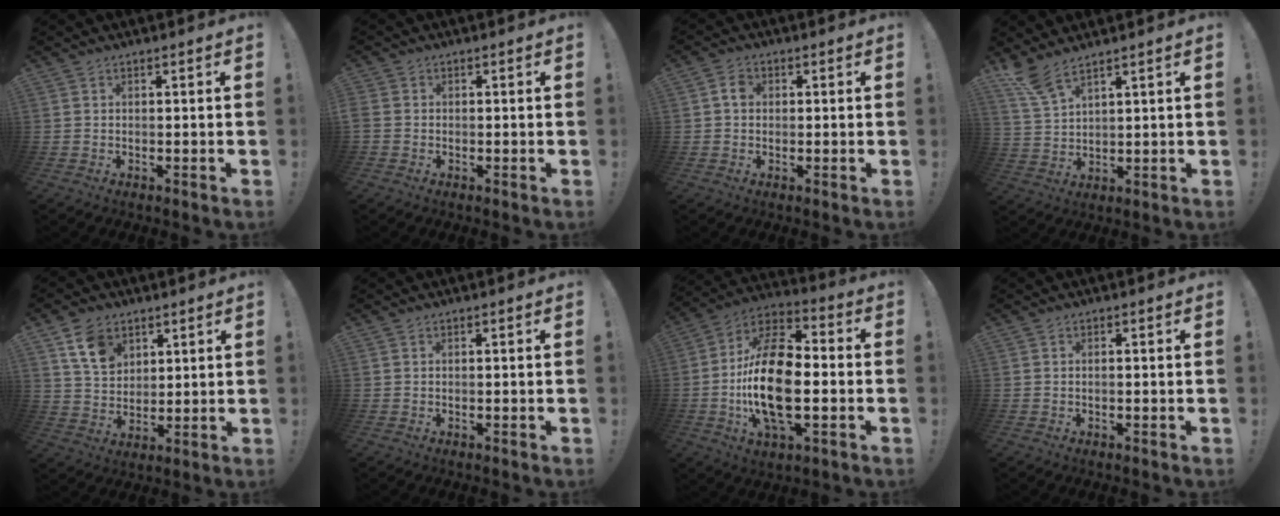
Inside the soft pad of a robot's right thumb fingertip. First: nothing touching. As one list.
[{"total": 1.9, "force": [-0.6, 1.6, 0.8], "torque": [-0.013, 0.006, -0.010]}, {"total": 3.3, "force": [0.1, 2.7, 1.9], "torque": [-0.027, 0.006, 0.000]}, {"total": 6.9, "force": [5.5, 1.4, 3.9], "torque": [-0.086, -0.026, 0.105]}, {"total": 10.5, "force": [5.8, 7.4, 4.7], "torque": [-0.076, -0.023, 0.114]}, {"total": 0.0}, {"total": 22.1, "force": [-3.0, 10.9, 19.0], "torque": [-0.365, 0.007, -0.051]}, {"total": 0.6, "force": [-0.3, -0.1, 0.5], "torque": [-0.013, 0.001, -0.006]}]